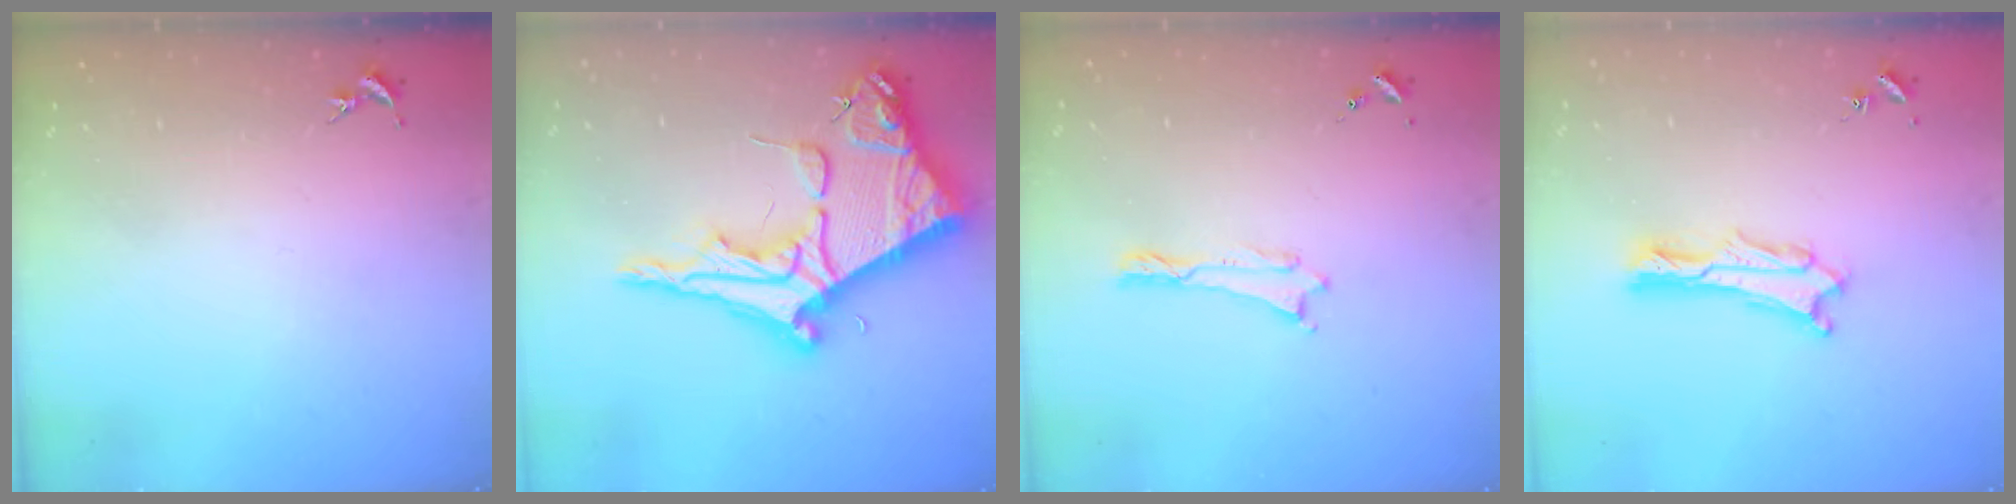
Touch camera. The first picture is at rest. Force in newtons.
{"total": 12.1, "press": 12.1, "slide": 1.3}
{"total": 0.0}
{"total": 1.9, "press": 1.9, "slide": 0.2}